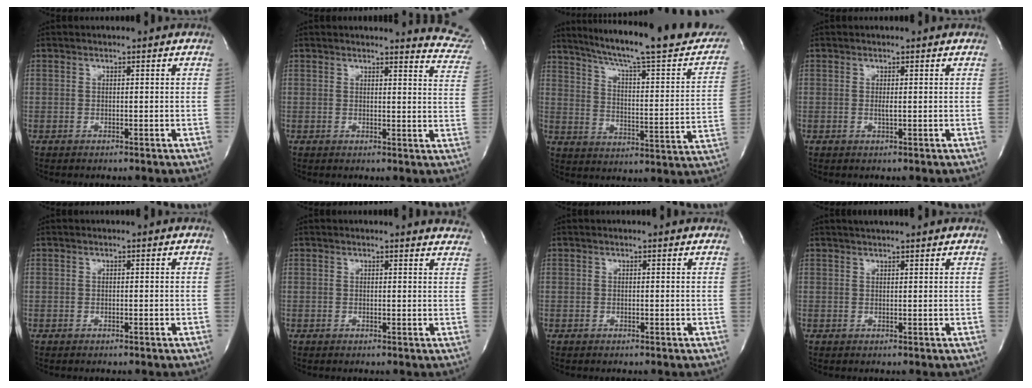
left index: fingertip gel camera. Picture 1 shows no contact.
{"total": 8.7, "force": [8.7, 0.2, 0.1], "torque": [0.017, -0.084, 0.060]}
{"total": 25.5, "force": [21.6, 2.6, 13.3], "torque": [-0.200, -0.035, 0.282]}
{"total": 0.9, "force": [0.1, 0.0, 0.9], "torque": [-0.023, -0.003, 0.001]}
{"total": 0.0}
{"total": 6.4, "force": [6.3, 0.8, 0.5], "torque": [0.011, -0.021, 0.036]}
{"total": 1.1, "force": [1.0, 0.1, 0.1], "torque": [-0.012, 0.001, 0.007]}
{"total": 4.0, "force": [3.6, 0.0, 1.7], "torque": [-0.026, 0.025, 0.049]}